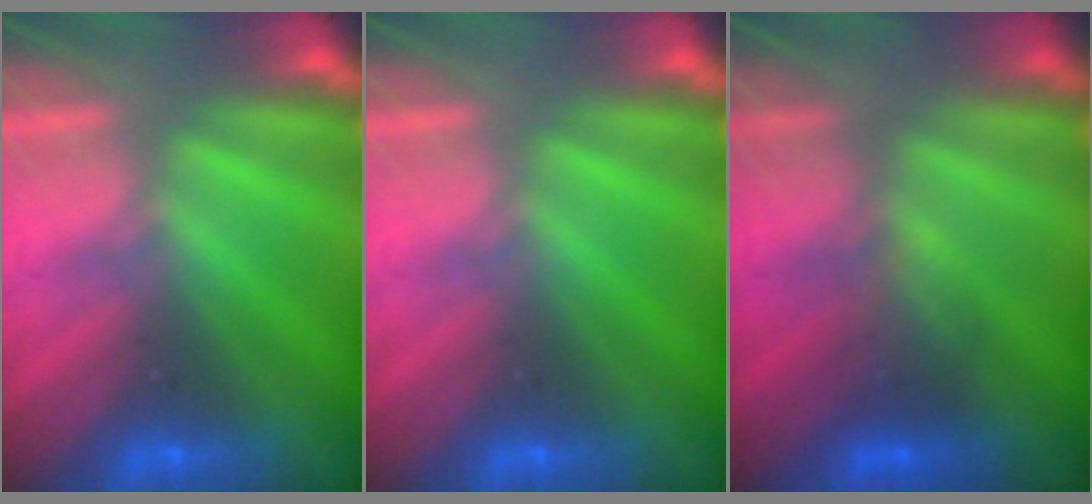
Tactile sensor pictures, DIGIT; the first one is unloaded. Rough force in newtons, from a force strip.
{"total": 0.0}
{"total": 2.2}